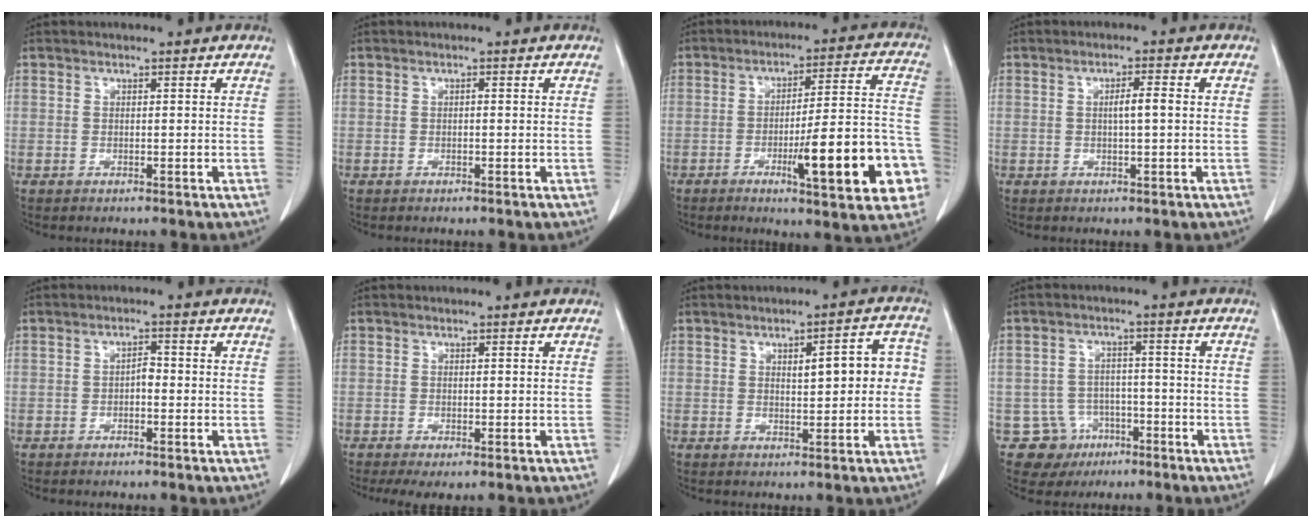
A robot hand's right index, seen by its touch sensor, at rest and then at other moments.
{"total": 0.0}
{"total": 17.0, "force": [-6.1, 2.6, 15.6], "torque": [-0.184, 0.018, -0.076]}
{"total": 2.8, "force": [0.1, 0.2, 2.8], "torque": [-0.049, 0.002, 0.001]}
{"total": 1.0, "force": [-0.1, 0.5, 0.8], "torque": [-0.014, 0.003, -0.004]}
{"total": 2.2, "force": [-1.1, 0.9, 1.6], "torque": [-0.033, -0.006, -0.017]}
{"total": 6.6, "force": [0.7, 2.2, 6.2], "torque": [-0.078, 0.027, 0.010]}
{"total": 6.5, "force": [-3.2, 5.7, -0.2], "torque": [0.007, 0.012, -0.043]}